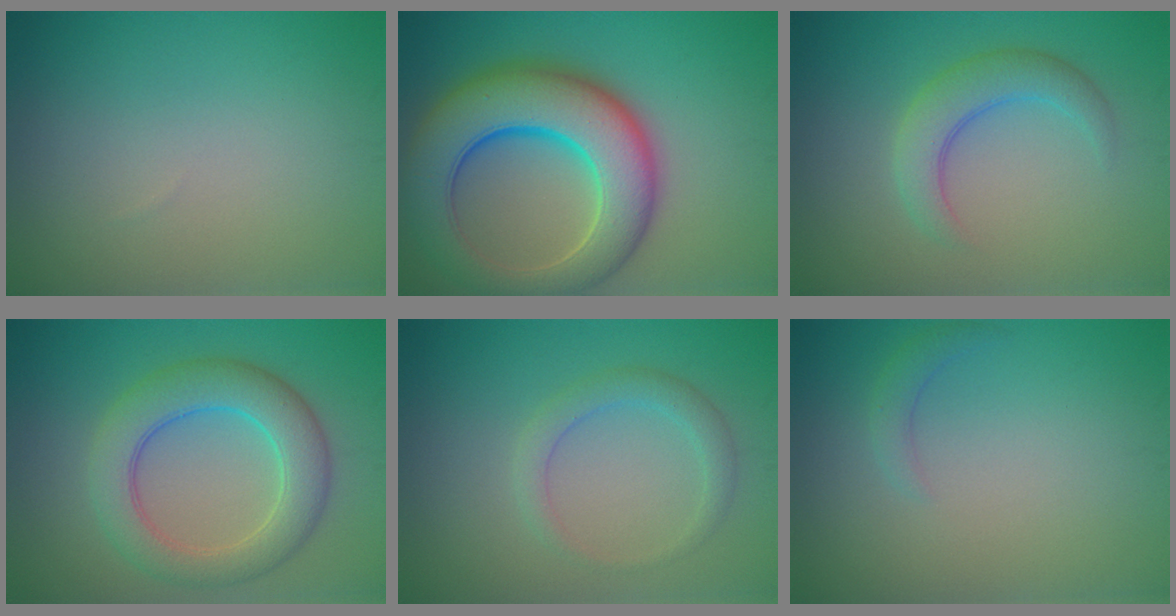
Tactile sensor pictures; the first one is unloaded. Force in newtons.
{"total": 10.9, "press": 10.9, "slide": 0.2}
{"total": 3.6, "press": 3.6, "slide": 0.1}
{"total": 6.3, "press": 6.3, "slide": 0.1}
{"total": 2.2, "press": 2.2, "slide": 0.1}
{"total": 1.3, "press": 1.3, "slide": 0.1}